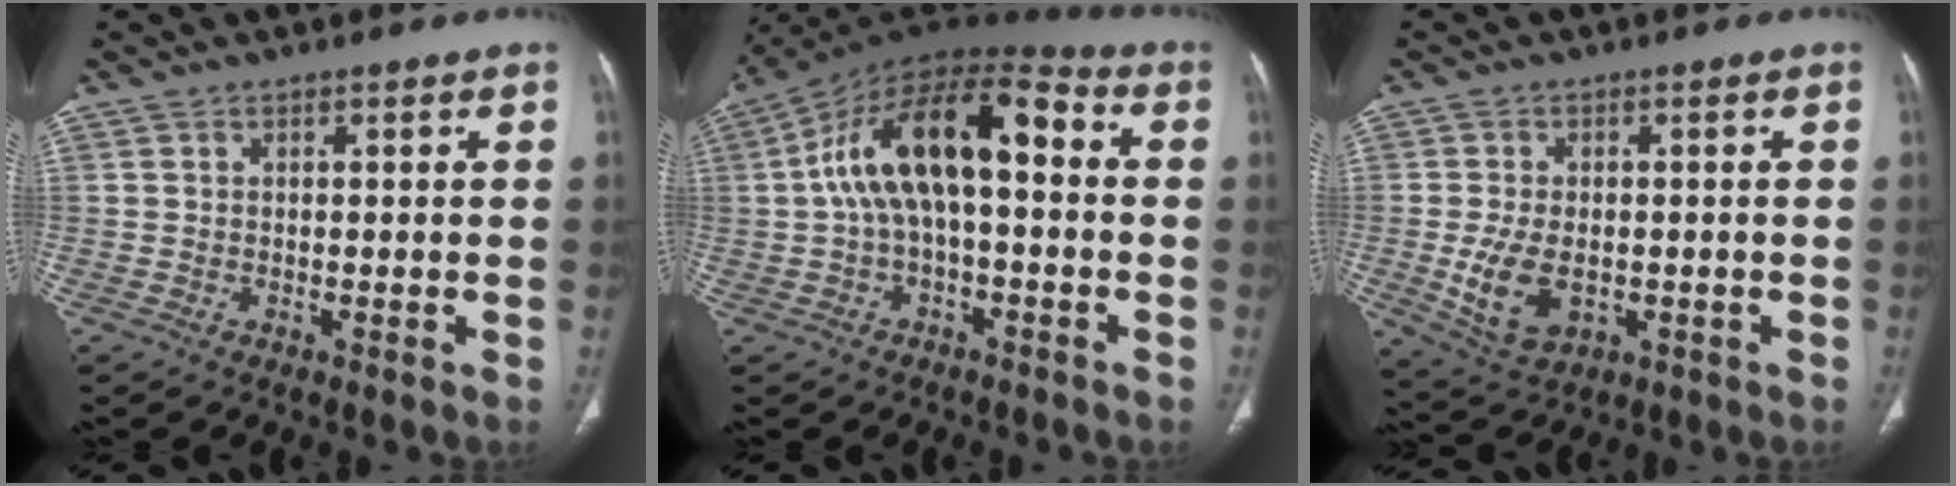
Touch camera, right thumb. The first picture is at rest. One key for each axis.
{"total": 16.7, "fx": 1.0, "fy": 7.9, "fz": 14.7, "tx": -0.253, "ty": 0.055, "tz": 0.008}
{"total": 8.7, "fx": -1.6, "fy": 5.5, "fz": 6.6, "tx": -0.120, "ty": -0.004, "tz": -0.013}